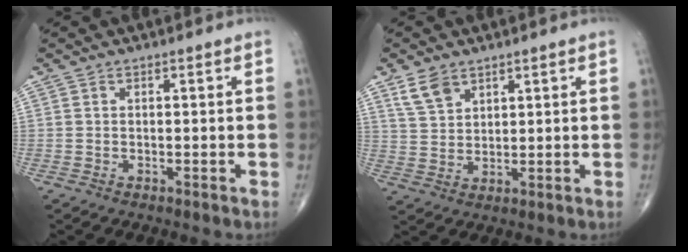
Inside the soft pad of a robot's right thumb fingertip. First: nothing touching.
{"total": 5.2, "force": [3.5, 3.1, 2.4], "torque": [-0.037, -0.016, 0.075]}